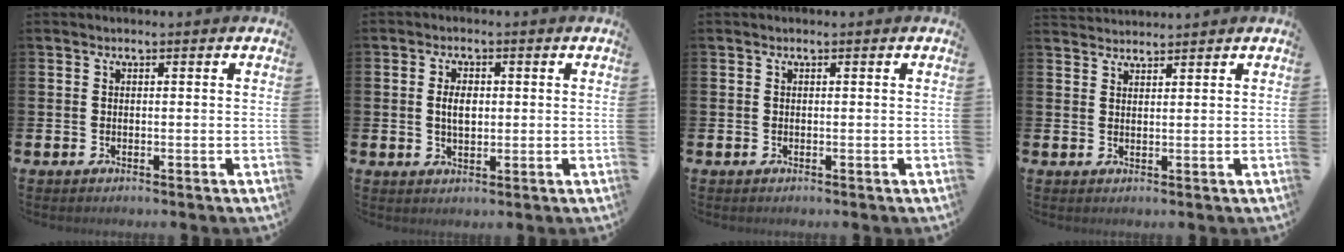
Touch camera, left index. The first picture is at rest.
{"total": 3.2, "force": [0.5, 1.8, 2.6], "torque": [-0.021, -0.004, 0.001]}
{"total": 0.0}
{"total": 2.0, "force": [1.9, 0.2, -0.2], "torque": [0.000, -0.009, 0.037]}